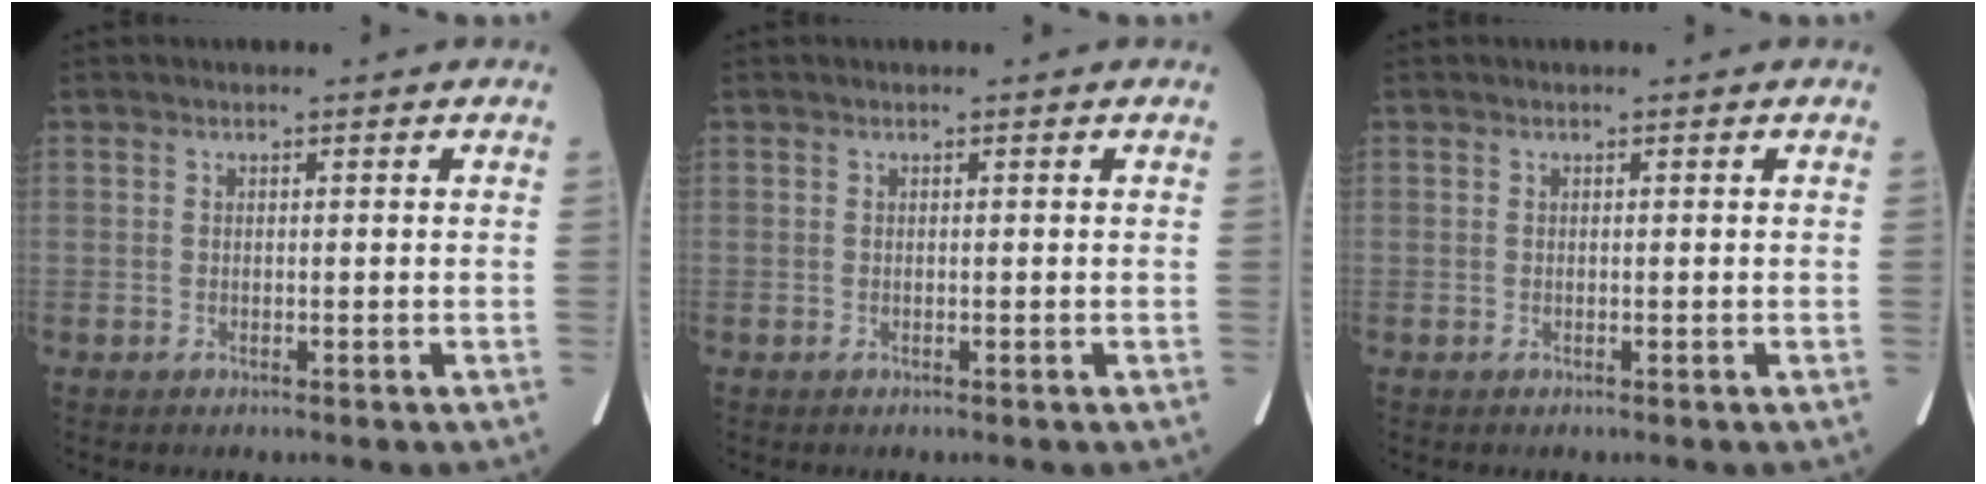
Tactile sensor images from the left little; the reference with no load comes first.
{"total": 0.0}
{"total": 0.0}